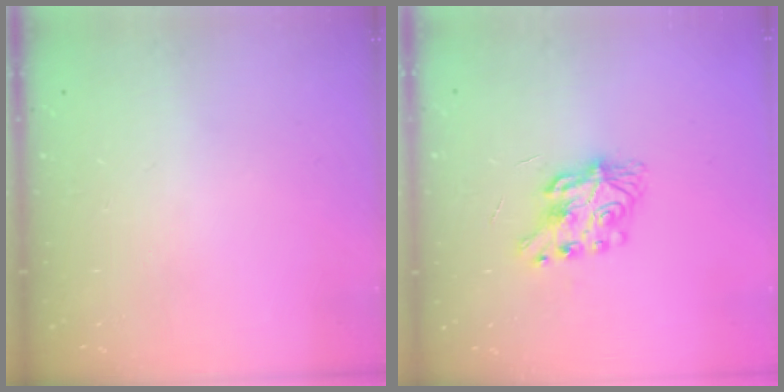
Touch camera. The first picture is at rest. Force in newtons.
{"total": 7.8, "press": 7.8, "slide": 0.1}